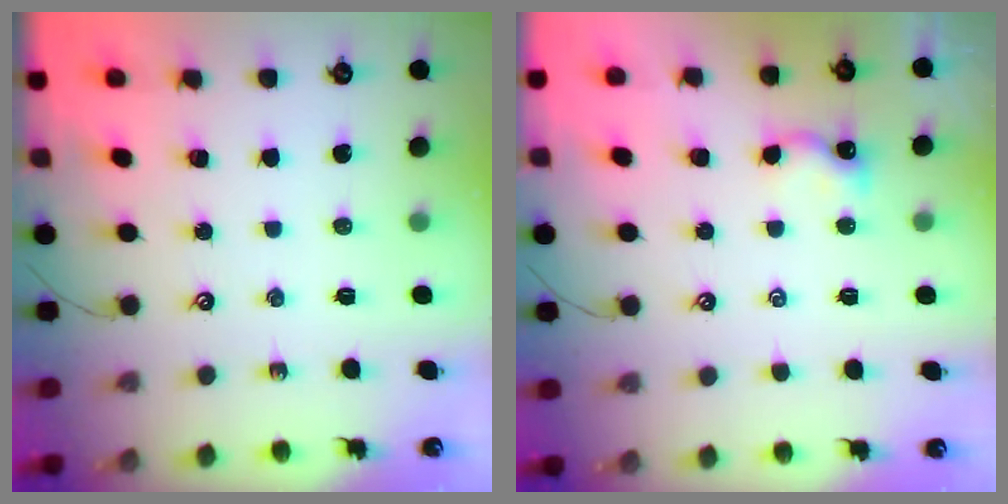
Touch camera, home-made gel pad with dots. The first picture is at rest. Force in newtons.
{"total": 1.0, "press": 1.0, "slide": 0.2}